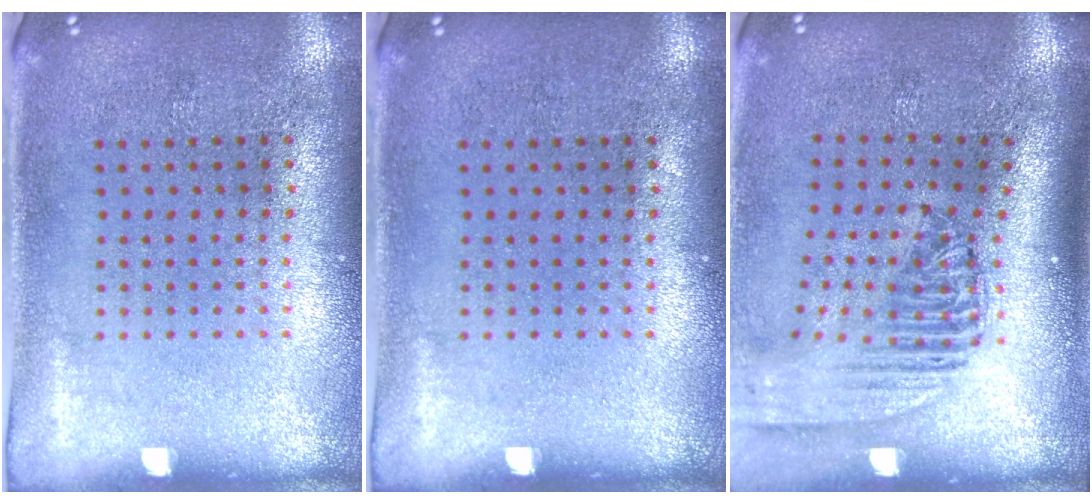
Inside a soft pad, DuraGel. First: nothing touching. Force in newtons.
{"total": 0.0}
{"total": 2.4, "press": 1.8, "slide": 1.5}